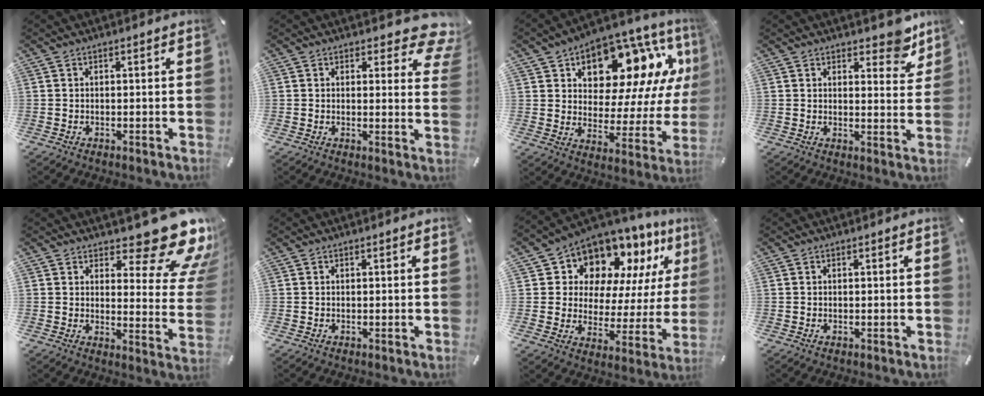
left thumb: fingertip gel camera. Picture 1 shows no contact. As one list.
[{"total": 6.8, "force": [4.4, 3.3, 4.0], "torque": [-0.040, -0.030, 0.073]}, {"total": 15.2, "force": [9.1, 9.1, 8.1], "torque": [-0.116, -0.069, 0.154]}, {"total": 7.5, "force": [5.7, 3.9, 2.9], "torque": [-0.011, -0.040, 0.097]}, {"total": 15.7, "force": [10.7, 6.1, 9.7], "torque": [-0.117, -0.088, 0.178]}, {"total": 0.0}, {"total": 11.0, "force": [9.3, 5.8, 1.0], "torque": [-0.029, -0.102, 0.167]}, {"total": 0.0}]